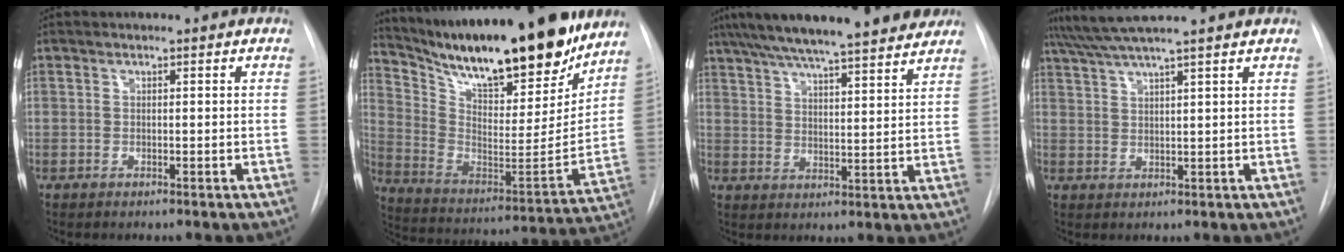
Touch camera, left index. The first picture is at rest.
{"total": 28.2, "force": [22.9, 6.3, 15.1], "torque": [-0.255, -0.026, 0.345]}
{"total": 21.1, "force": [18.1, 2.7, 10.6], "torque": [-0.176, 0.034, 0.252]}
{"total": 7.6, "force": [6.6, -1.6, 3.4], "torque": [-0.061, 0.029, 0.103]}